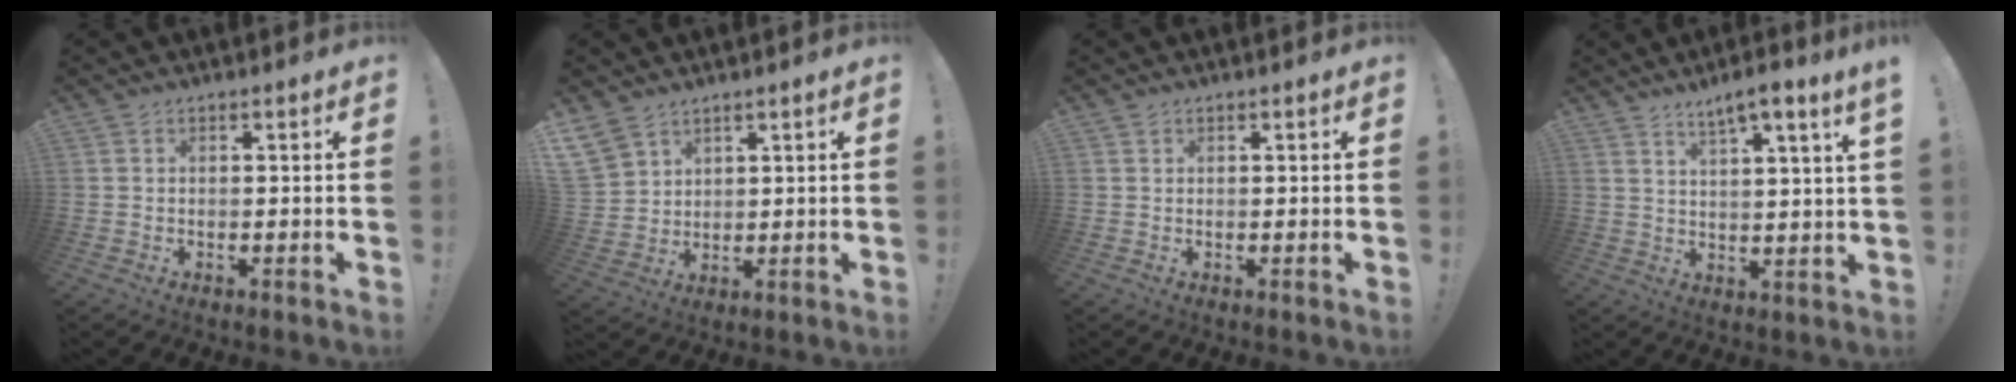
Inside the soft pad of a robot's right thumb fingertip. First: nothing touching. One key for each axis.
{"total": 7.4, "fx": 5.5, "fy": 4.4, "fz": 2.1, "tx": -0.038, "ty": -0.032, "tz": 0.113}
{"total": 0.8, "fx": 0.6, "fy": 0.5, "fz": 0.1, "tx": 0.005, "ty": -0.003, "tz": 0.010}
{"total": 6.6, "fx": 4.4, "fy": -0.7, "fz": 4.9, "tx": -0.073, "ty": -0.028, "tz": 0.068}